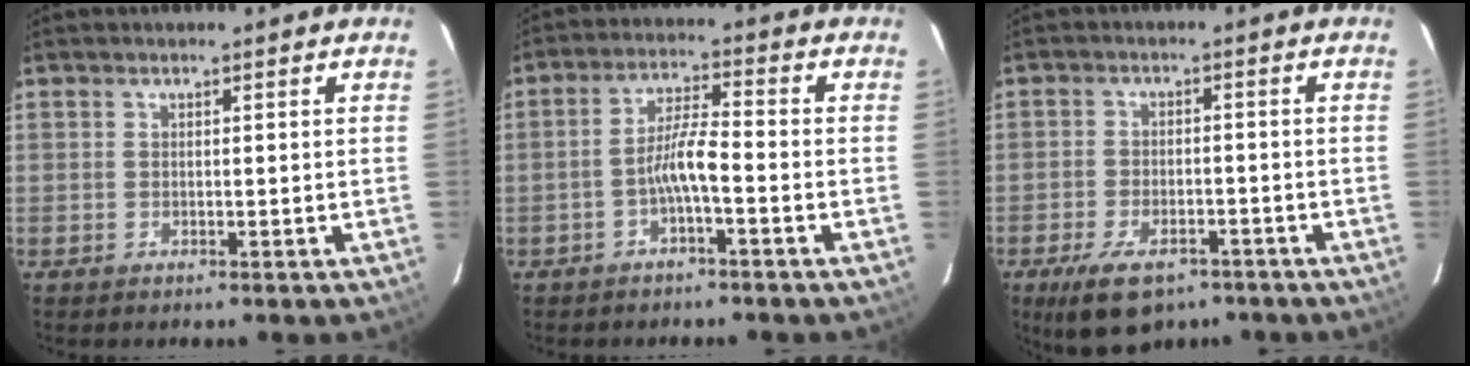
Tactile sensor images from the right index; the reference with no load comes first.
{"total": 5.1, "force": [-2.4, 0.4, 4.5], "torque": [-0.092, 0.011, -0.042]}
{"total": 10.9, "force": [-7.3, 5.3, 6.1], "torque": [-0.137, -0.015, -0.113]}